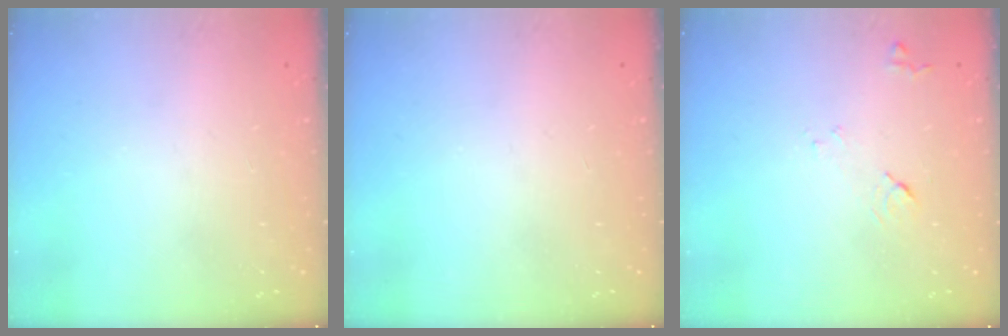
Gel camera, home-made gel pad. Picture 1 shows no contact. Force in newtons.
{"total": 0.0}
{"total": 8.0, "press": 7.9, "slide": 0.8}